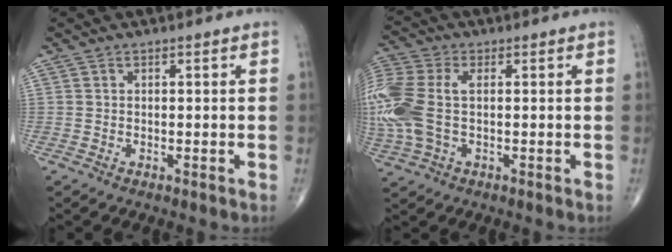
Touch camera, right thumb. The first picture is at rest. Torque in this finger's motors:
{"motor_torque": [0.41, 0.38, 1.53, 0.14, 0.15]}